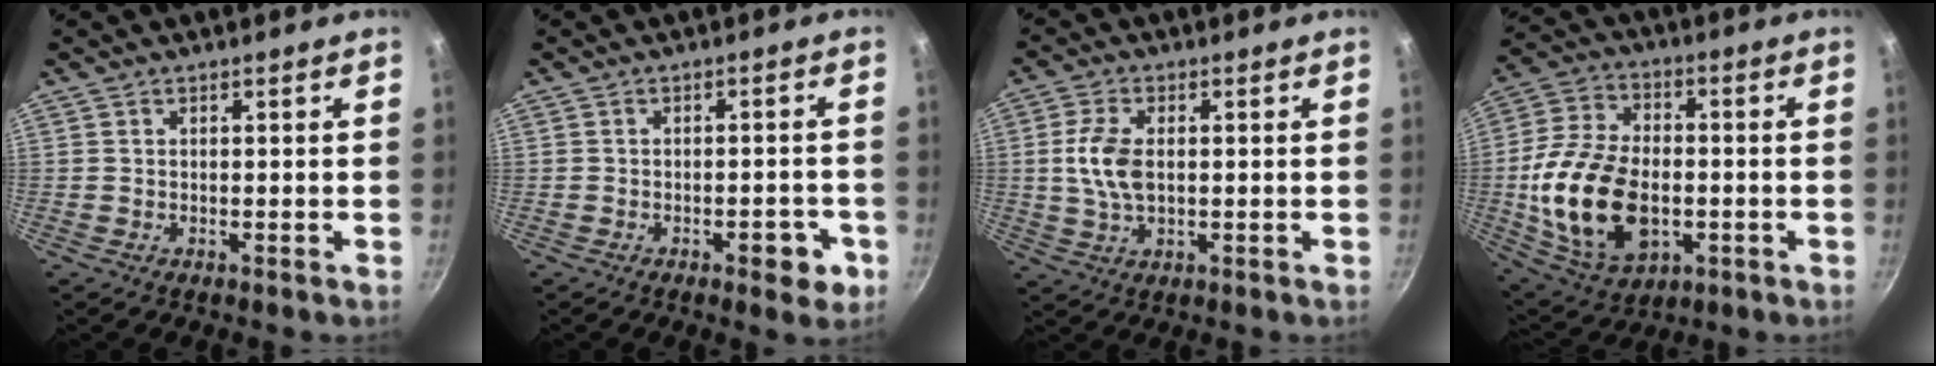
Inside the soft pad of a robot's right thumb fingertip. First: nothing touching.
{"total": 5.5, "force": [-2.3, 2.5, 4.3], "torque": [-0.038, 0.017, -0.025]}
{"total": 7.5, "force": [0.5, 4.3, 6.2], "torque": [-0.123, 0.007, 0.008]}
{"total": 20.9, "force": [-3.3, 13.3, 15.8], "torque": [-0.299, 0.015, -0.049]}